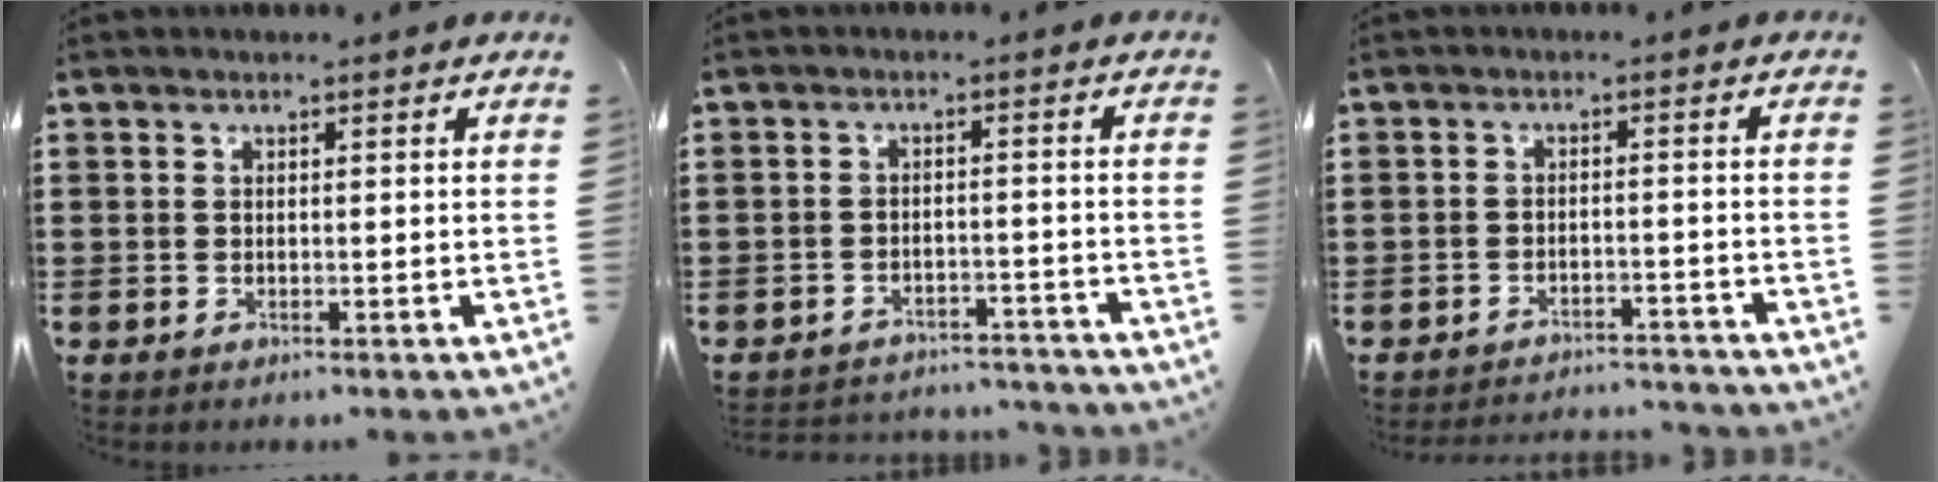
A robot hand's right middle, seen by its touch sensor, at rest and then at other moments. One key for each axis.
{"total": 3.2, "fx": -3.1, "fy": 0.3, "fz": 0.0, "tx": -0.006, "ty": 0.002, "tz": -0.068}
{"total": 2.8, "fx": -2.8, "fy": 0.1, "fz": 0.0, "tx": -0.006, "ty": 0.002, "tz": -0.059}